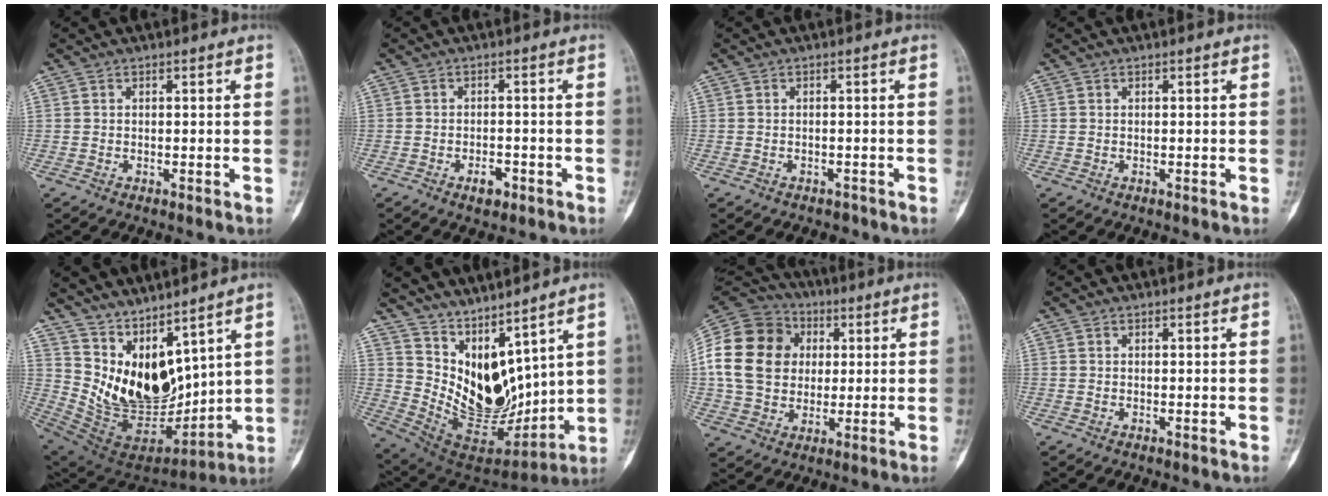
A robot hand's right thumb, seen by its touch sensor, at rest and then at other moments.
{"total": 3.0, "force": [-1.7, 1.6, 1.9], "torque": [-0.023, 0.010, -0.023]}
{"total": 2.1, "force": [-1.8, 1.1, 0.2], "torque": [-0.008, 0.013, -0.022]}
{"total": 0.0}
{"total": 16.5, "force": [9.6, 7.8, 11.0], "torque": [-0.146, -0.073, 0.215]}
{"total": 15.2, "force": [9.3, 6.8, 9.9], "torque": [-0.125, -0.071, 0.206]}
{"total": 19.4, "force": [2.4, 16.2, 10.4], "torque": [-0.191, 0.029, 0.049]}
{"total": 0.0}